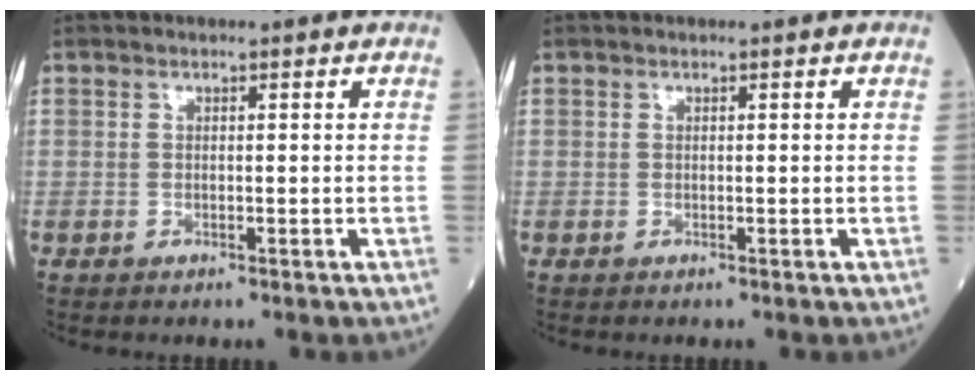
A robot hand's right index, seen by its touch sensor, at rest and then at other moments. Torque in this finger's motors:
{"motor_torque": [0.00, 0.00, 0.01, 0.00]}